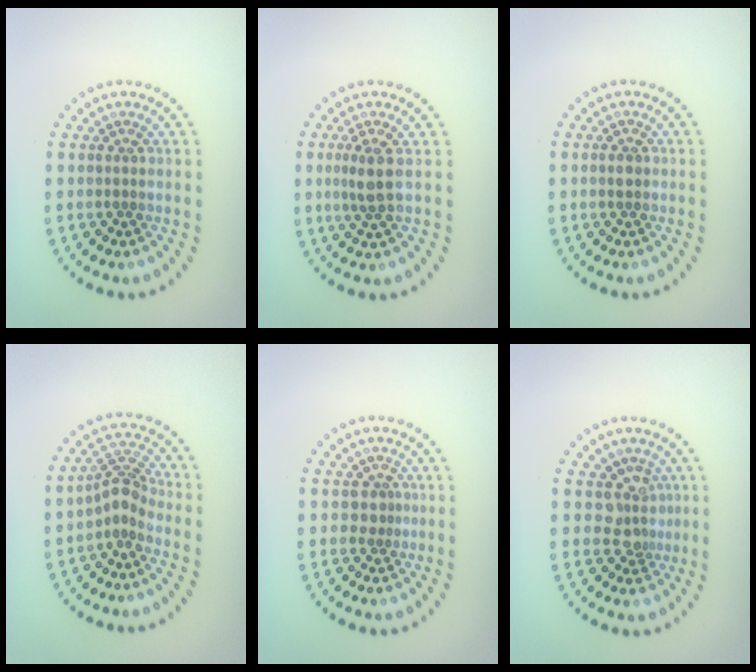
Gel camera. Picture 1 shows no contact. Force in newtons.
{"total": 2.2, "press": 1.9, "slide": 1.2}
{"total": 1.1, "press": 1.1, "slide": 0.0}
{"total": 2.7, "press": 1.9, "slide": 1.9}
{"total": 1.1, "press": 0.7, "slide": 0.9}
{"total": 2.6, "press": 1.9, "slide": 1.7}